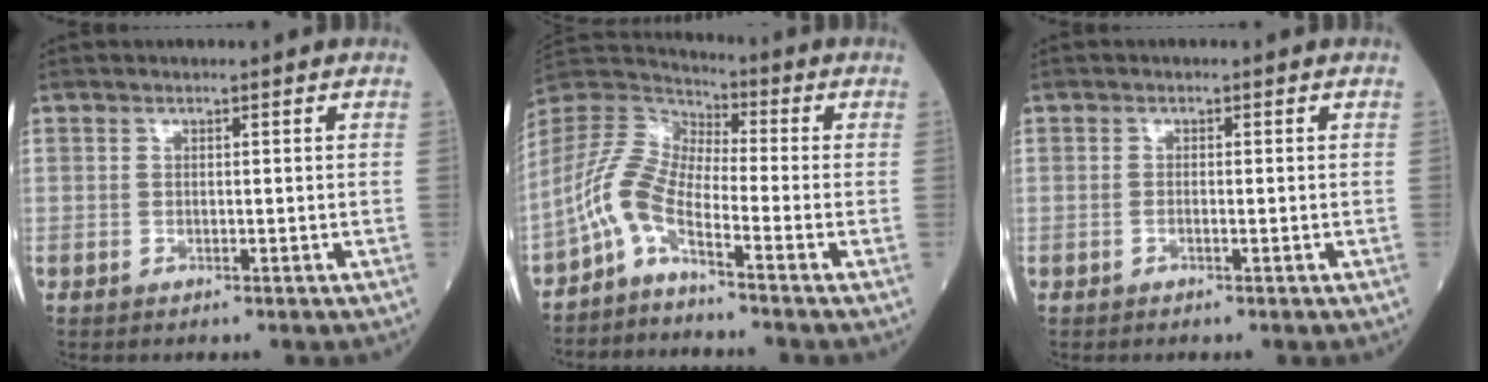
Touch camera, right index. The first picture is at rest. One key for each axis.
{"total": 7.1, "fx": -4.5, "fy": 1.7, "fz": 5.3, "tx": -0.128, "ty": 0.014, "tz": -0.100}
{"total": 0.5, "fx": -0.2, "fy": 0.1, "fz": 0.4, "tx": -0.010, "ty": 0.001, "tz": -0.003}